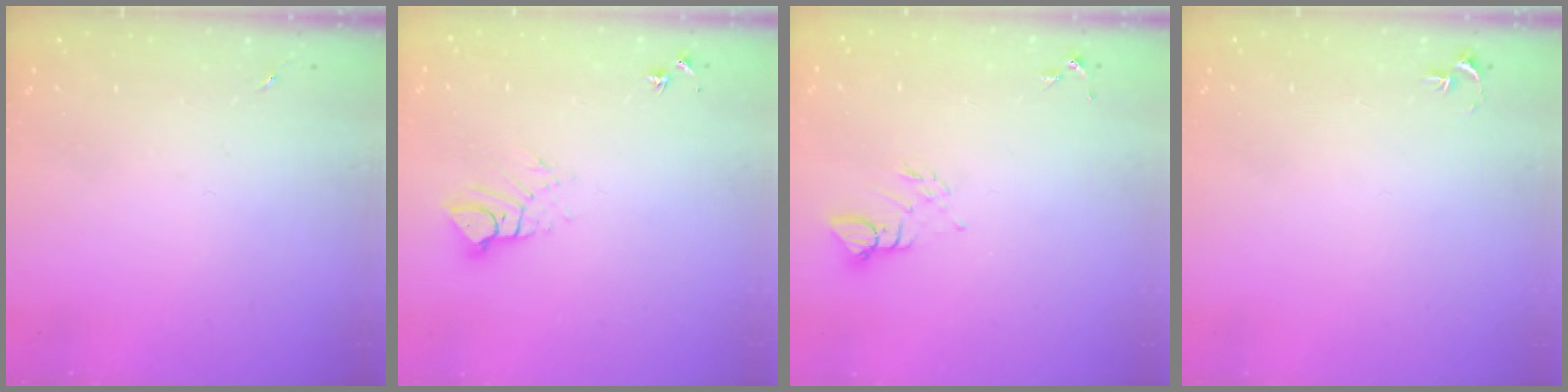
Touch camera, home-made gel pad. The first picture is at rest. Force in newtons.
{"total": 6.6, "press": 6.6, "slide": 0.4}
{"total": 4.1, "press": 4.1, "slide": 0.2}
{"total": 2.7, "press": 2.7, "slide": 0.3}